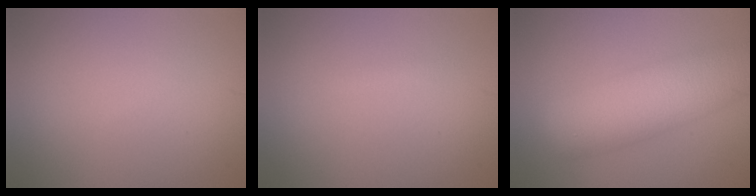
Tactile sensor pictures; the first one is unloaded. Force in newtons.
{"total": 0.5, "press": 0.5, "slide": 0.1}
{"total": 7.2, "press": 7.2, "slide": 0.4}